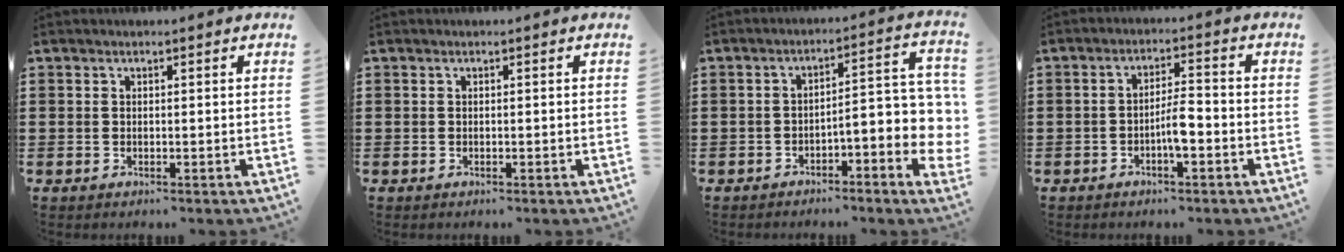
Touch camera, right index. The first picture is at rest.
{"total": 0.0}
{"total": 4.3, "force": [-2.6, 1.0, 3.3], "torque": [-0.050, -0.013, -0.055]}
{"total": 4.4, "force": [-1.5, 1.0, 4.0], "torque": [-0.076, 0.004, -0.030]}